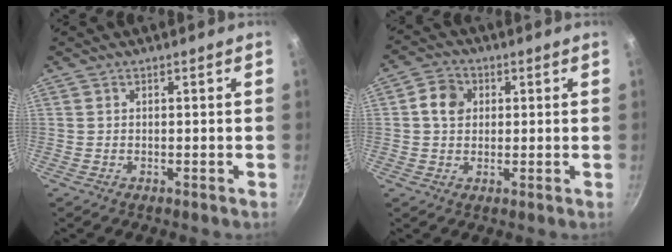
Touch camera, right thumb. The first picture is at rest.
{"total": 5.4, "force": [1.1, 4.5, 2.7], "torque": [-0.031, 0.007, 0.010]}